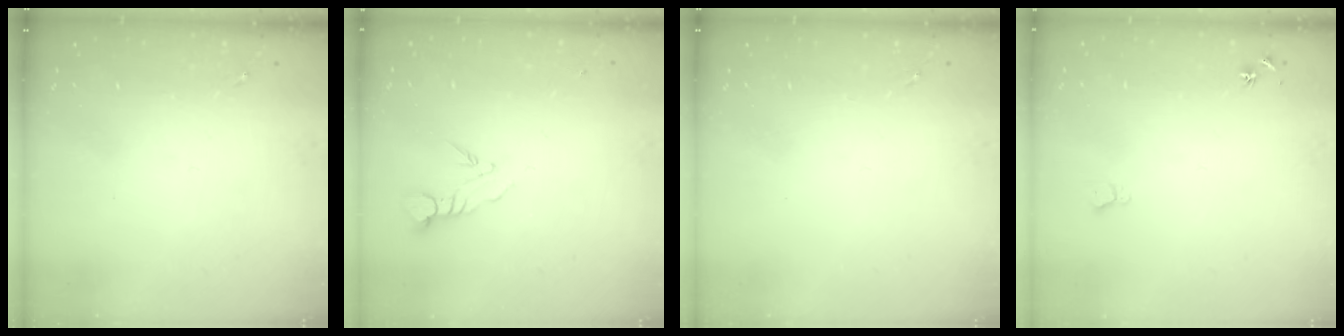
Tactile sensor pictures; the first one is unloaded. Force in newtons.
{"total": 3.8, "press": 3.8, "slide": 0.2}
{"total": 0.0}
{"total": 3.9, "press": 3.9, "slide": 0.4}